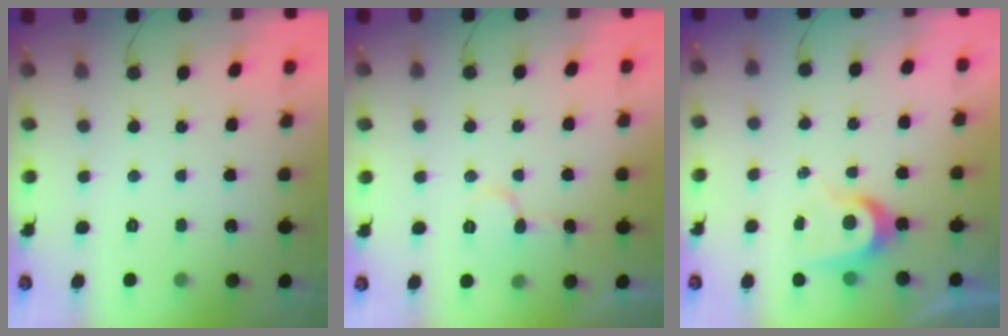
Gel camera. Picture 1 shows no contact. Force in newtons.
{"total": 8.5, "press": 8.5, "slide": 0.7}
{"total": 6.4, "press": 6.4, "slide": 0.4}